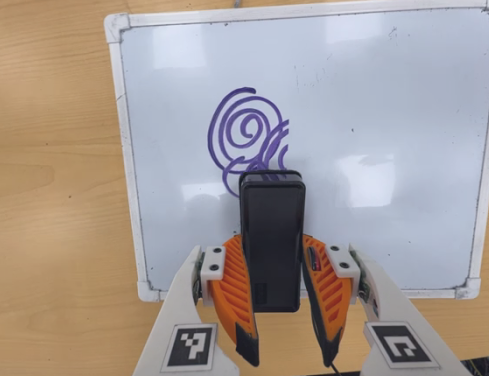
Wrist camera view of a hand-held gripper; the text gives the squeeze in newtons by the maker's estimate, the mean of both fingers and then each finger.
{"total": 9.2, "left": 6.5, "right": 11.9}